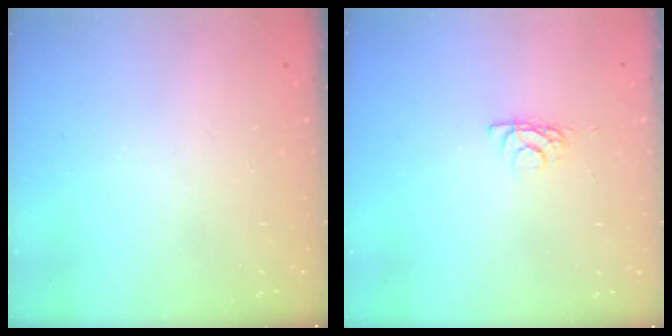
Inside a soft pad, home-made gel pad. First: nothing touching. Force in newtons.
{"total": 3.9, "press": 3.8, "slide": 0.5}